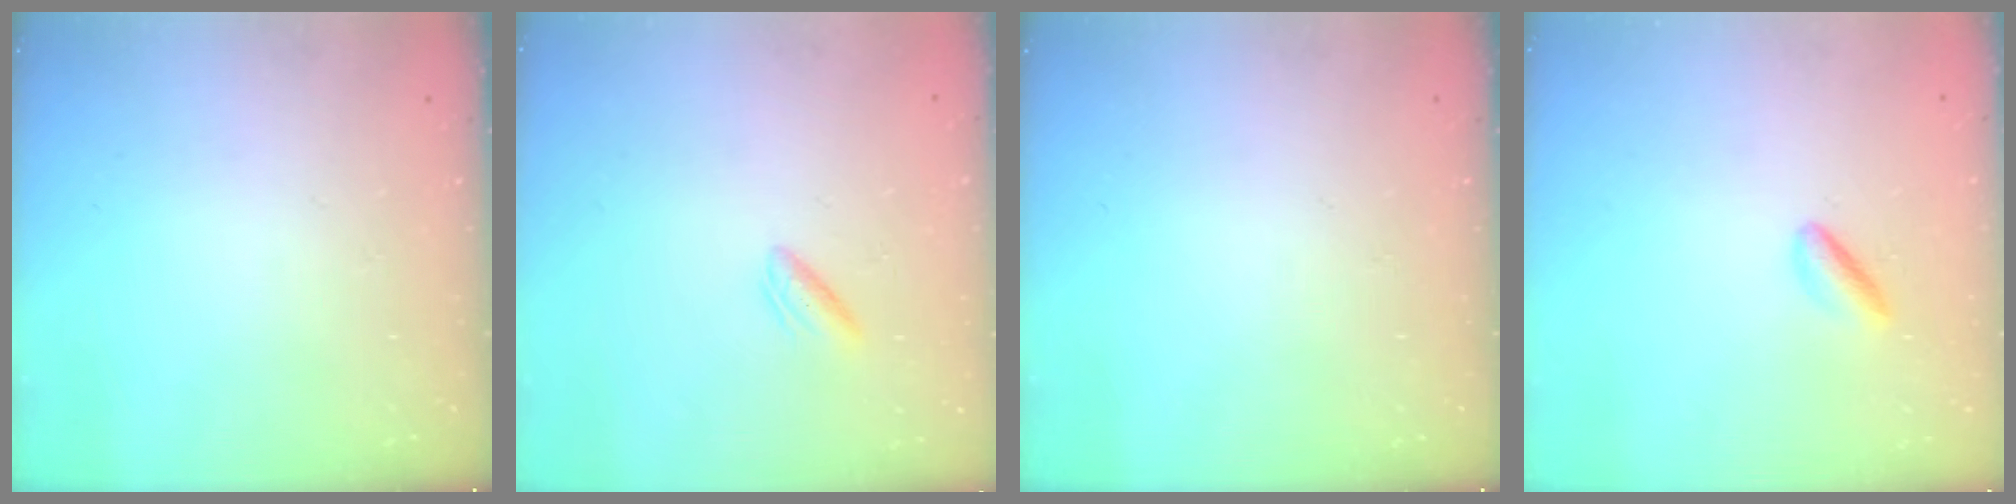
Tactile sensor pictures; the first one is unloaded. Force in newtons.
{"total": 2.1, "press": 1.9, "slide": 0.9}
{"total": 0.0}
{"total": 2.9, "press": 2.9, "slide": 0.6}